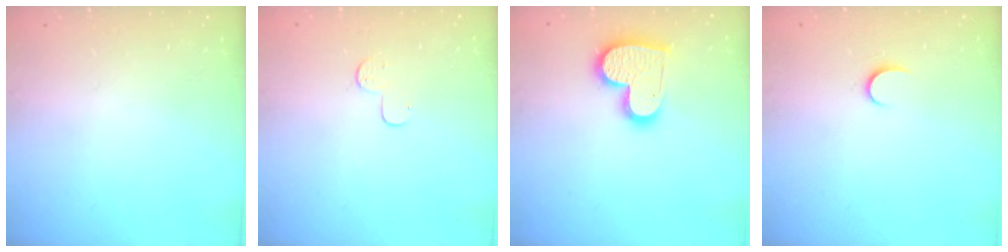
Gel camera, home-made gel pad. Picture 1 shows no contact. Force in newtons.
{"total": 4.3, "press": 4.3, "slide": 0.4}
{"total": 13.9, "press": 13.9, "slide": 1.2}
{"total": 3.8, "press": 3.8, "slide": 0.4}